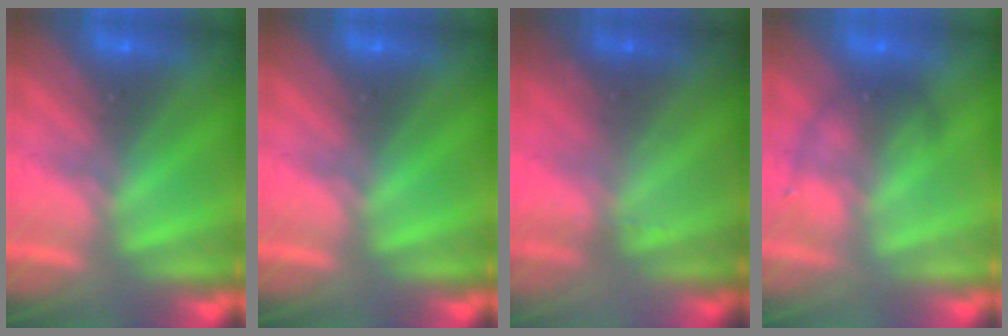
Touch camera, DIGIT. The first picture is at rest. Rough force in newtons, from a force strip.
{"total": 0.0}
{"total": 2.2}
{"total": 1.2}